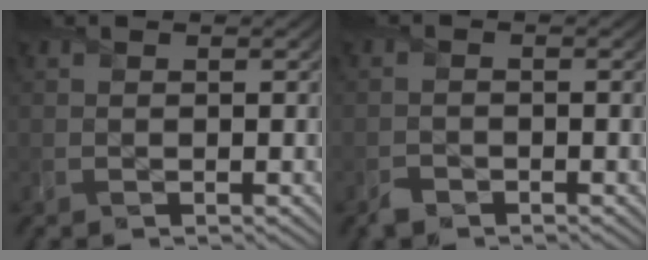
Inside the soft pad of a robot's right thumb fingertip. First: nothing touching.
{"total": 1.3, "force": [-1.1, 0.7, 0.1], "torque": [-0.001, -0.001, -0.026]}